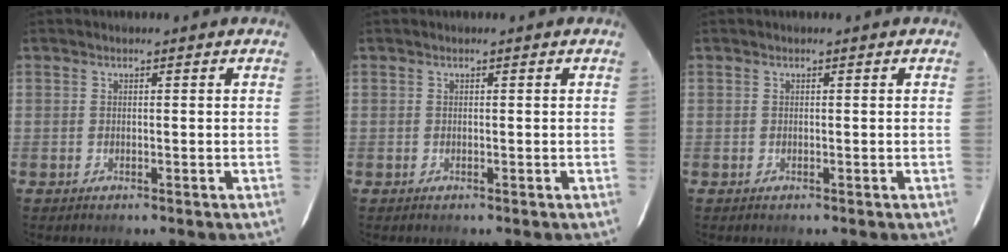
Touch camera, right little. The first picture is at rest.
{"total": 0.0}
{"total": 0.0}